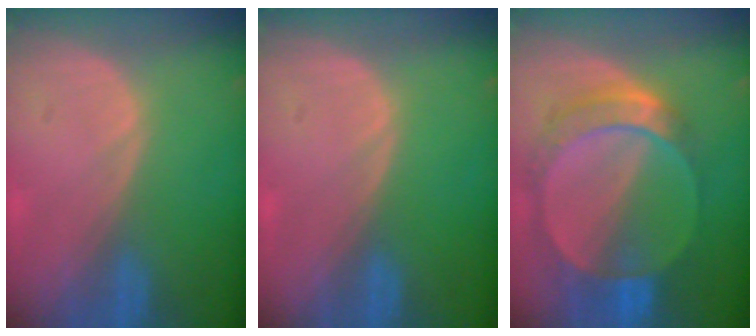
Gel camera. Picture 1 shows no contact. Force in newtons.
{"total": 0.0}
{"total": 8.9, "press": 7.9, "slide": 4.0}